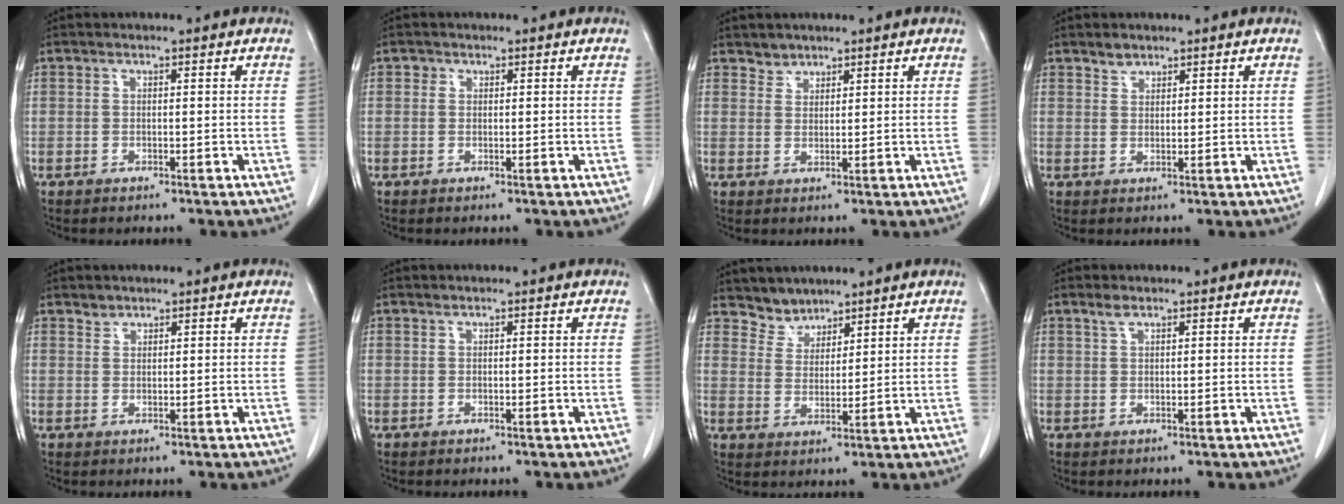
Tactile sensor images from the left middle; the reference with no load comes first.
{"total": 0.6, "force": [0.3, 0.6, 0.1], "torque": [0.003, 0.002, 0.002]}
{"total": 1.9, "force": [1.6, 0.9, -0.2], "torque": [0.010, 0.000, 0.025]}
{"total": 1.7, "force": [1.4, 0.9, 0.2], "torque": [0.000, -0.002, 0.023]}
{"total": 1.1, "force": [1.0, 0.5, -0.1], "torque": [0.007, -0.002, 0.013]}
{"total": 0.0}
{"total": 3.9, "force": [3.5, 1.6, -0.4], "torque": [0.014, 0.005, 0.067]}
{"total": 1.3, "force": [1.0, 0.4, 0.8], "torque": [-0.019, 0.004, 0.022]}